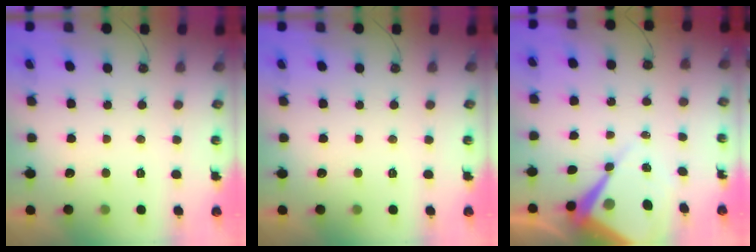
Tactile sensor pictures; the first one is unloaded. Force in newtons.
{"total": 0.0}
{"total": 9.9, "press": 9.8, "slide": 0.9}